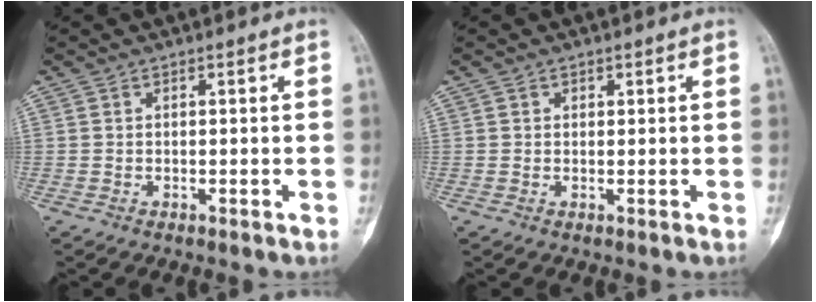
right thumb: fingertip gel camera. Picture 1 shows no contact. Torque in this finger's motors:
{"motor_torque": [-0.43, 0.04, 0.12, -0.10, 0.03]}